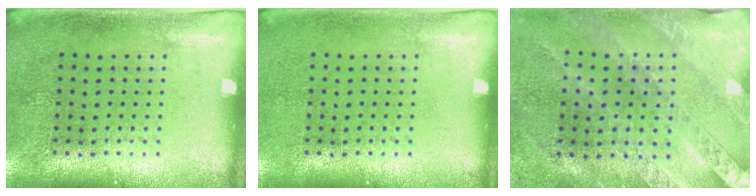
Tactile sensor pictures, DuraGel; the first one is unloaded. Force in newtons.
{"total": 0.0}
{"total": 1.3, "press": 1.3, "slide": 0.2}